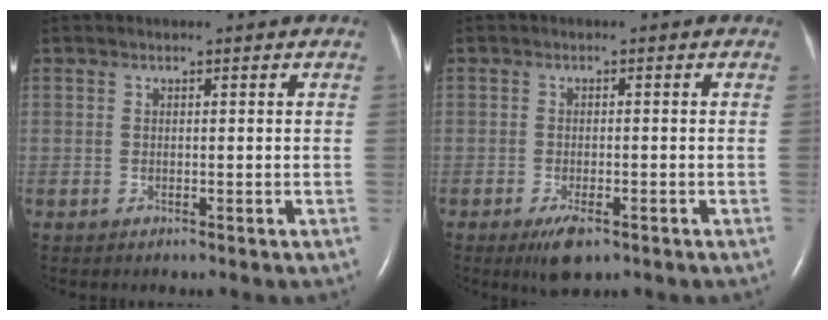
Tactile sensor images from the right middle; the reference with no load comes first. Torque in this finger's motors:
{"motor_torque": [0.25, -0.26, 0.26, 0.07]}